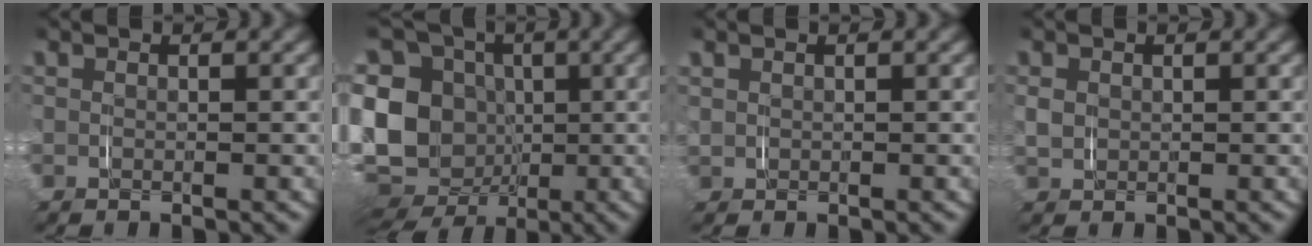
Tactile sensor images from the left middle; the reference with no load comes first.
{"total": 15.9, "force": [-2.4, 13.8, 7.6], "torque": [-0.188, -0.063, -0.030]}
{"total": 1.2, "force": [0.4, 1.1, 0.3], "torque": [-0.018, 0.003, 0.007]}
{"total": 1.6, "force": [0.2, 1.5, 0.7], "torque": [-0.028, -0.003, 0.009]}